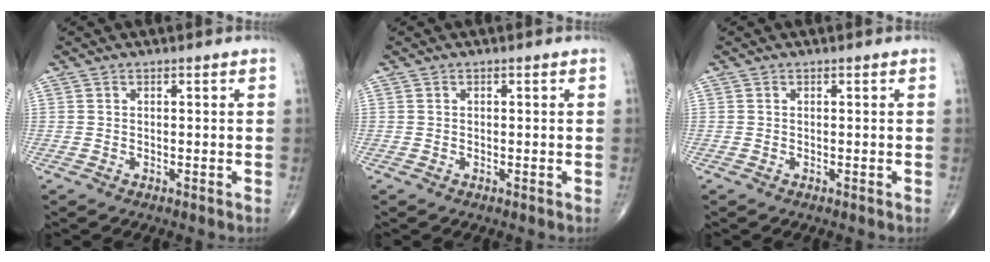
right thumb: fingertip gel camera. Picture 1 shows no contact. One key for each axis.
{"total": 0.0}
{"total": 0.0}